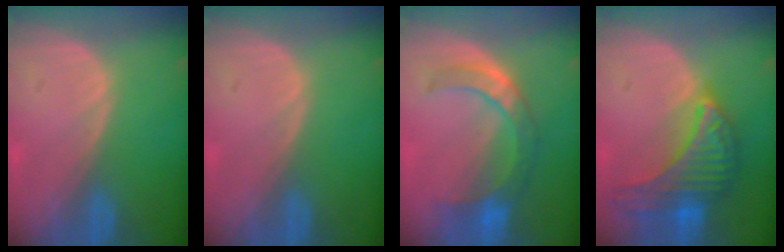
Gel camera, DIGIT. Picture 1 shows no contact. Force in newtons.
{"total": 0.0}
{"total": 7.2, "press": 7.0, "slide": 1.6}
{"total": 10.0, "press": 9.9, "slide": 0.6}